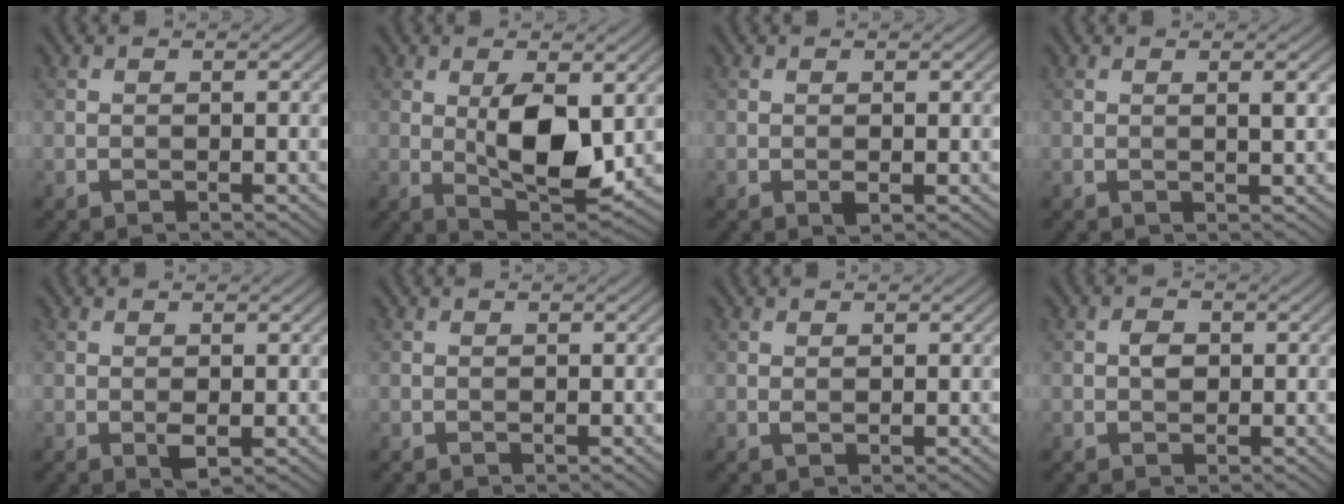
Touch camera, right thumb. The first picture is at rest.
{"total": 8.6, "force": [0.6, 3.7, 7.7], "torque": [-0.140, -0.007, 0.019]}
{"total": 0.9, "force": [-0.1, 0.3, 0.8], "torque": [-0.015, -0.003, -0.003]}
{"total": 2.0, "force": [0.7, 0.2, 1.9], "torque": [-0.032, 0.003, 0.010]}
{"total": 1.4, "force": [-0.1, 0.6, 1.3], "torque": [-0.025, -0.004, -0.001]}
{"total": 0.0}
{"total": 0.7, "force": [0.3, 0.3, 0.5], "torque": [-0.012, -0.002, 0.005]}
{"total": 1.6, "force": [0.1, 1.2, 1.1], "torque": [-0.022, 0.000, -0.002]}